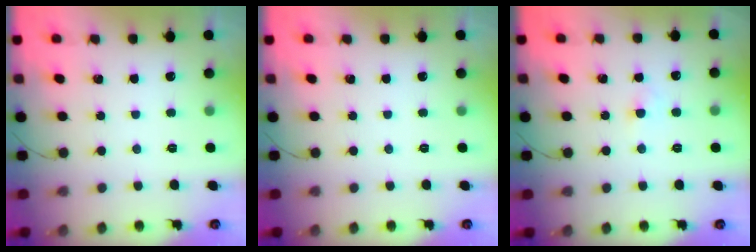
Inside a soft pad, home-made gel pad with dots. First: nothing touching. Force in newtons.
{"total": 0.0}
{"total": 2.8, "press": 2.6, "slide": 1.0}